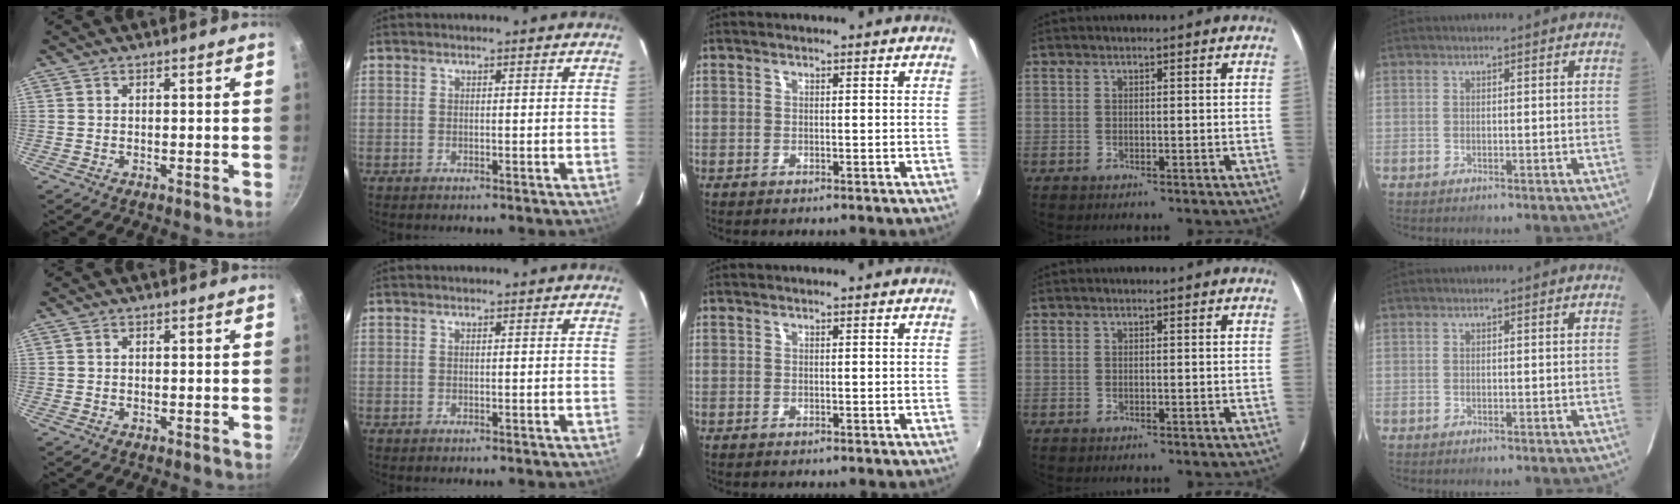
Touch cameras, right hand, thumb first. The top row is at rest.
{}